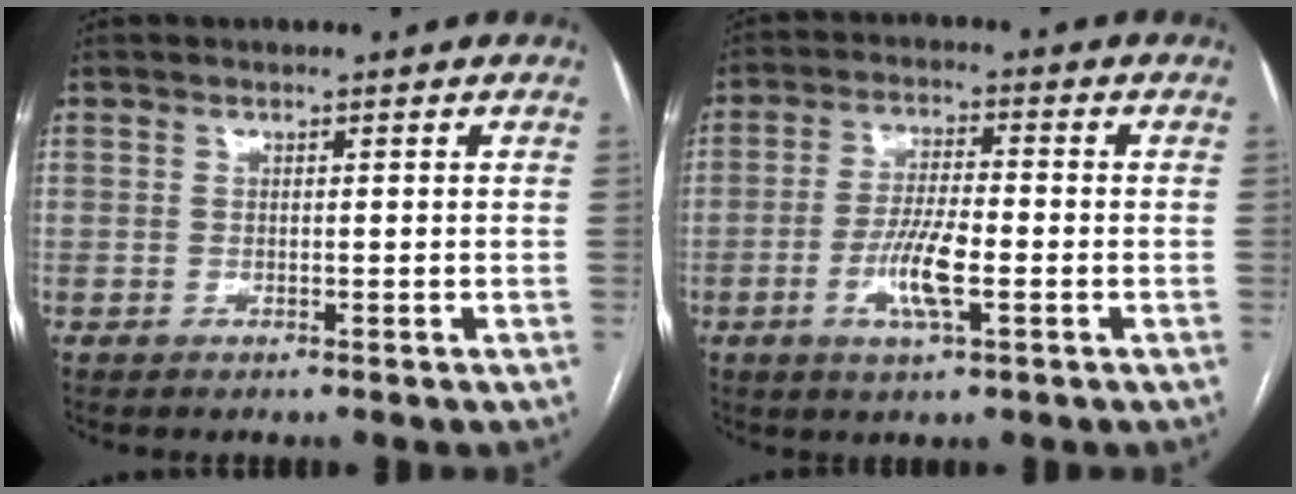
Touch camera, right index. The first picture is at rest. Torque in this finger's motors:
{"motor_torque": [0.11, -0.11, 0.08, 0.08]}